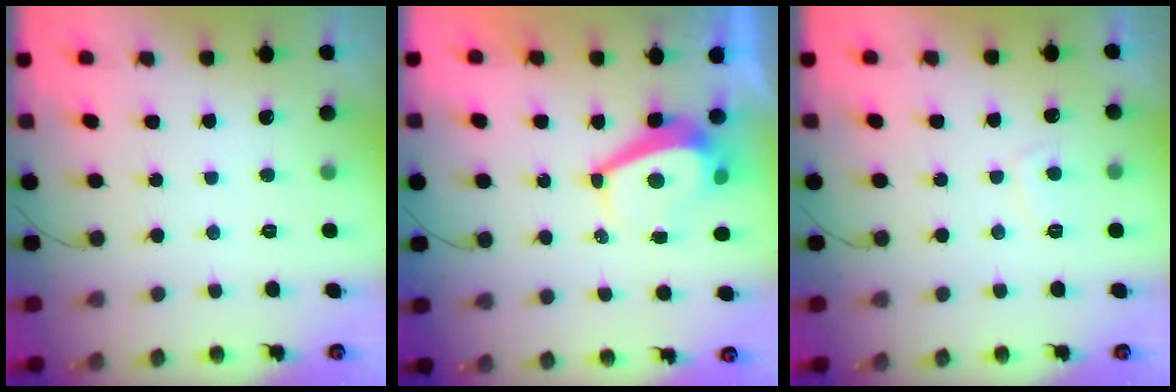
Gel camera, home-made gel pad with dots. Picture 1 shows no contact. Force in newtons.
{"total": 4.8, "press": 4.8, "slide": 0.3}
{"total": 2.9, "press": 2.8, "slide": 0.6}